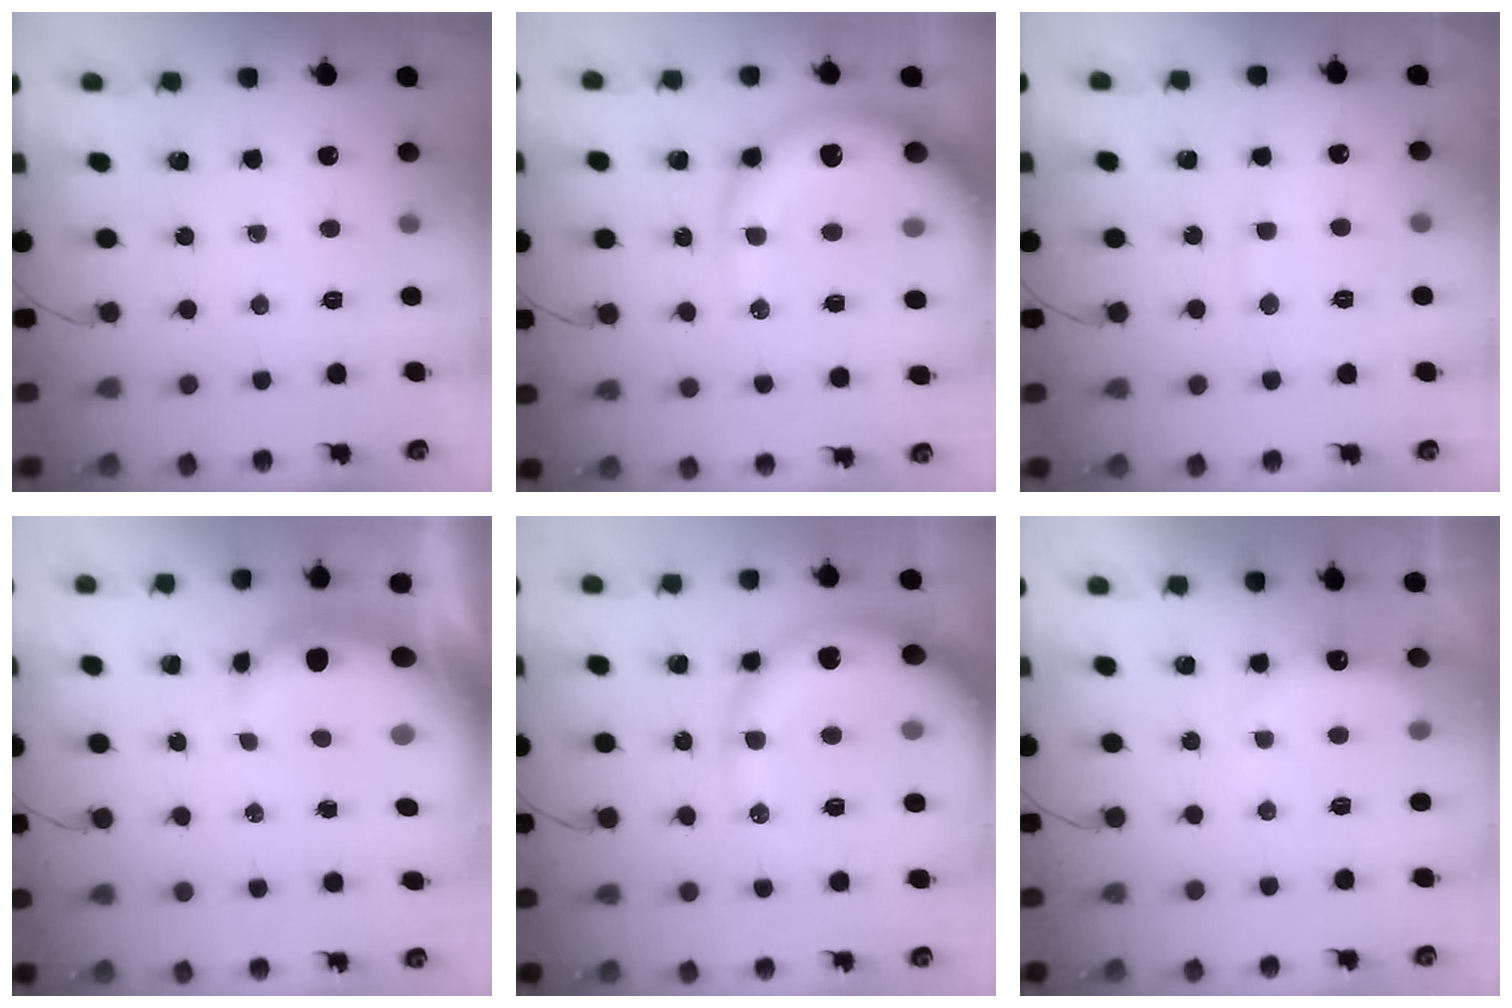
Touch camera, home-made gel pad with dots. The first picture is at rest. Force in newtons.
{"total": 17.2, "press": 16.8, "slide": 3.6}
{"total": 6.9, "press": 6.7, "slide": 1.4}
{"total": 8.8, "press": 8.7, "slide": 1.6}
{"total": 17.3, "press": 17.0, "slide": 3.6}
{"total": 8.3, "press": 8.2, "slide": 1.4}